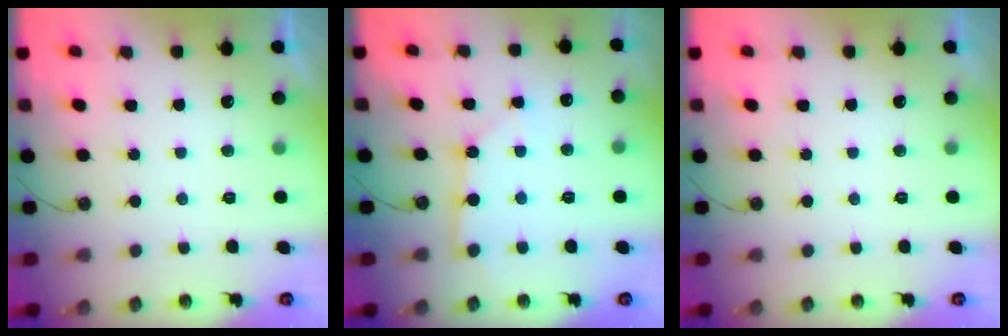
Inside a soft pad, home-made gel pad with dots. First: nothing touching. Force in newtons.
{"total": 2.8, "press": 2.8, "slide": 0.2}
{"total": 0.0}